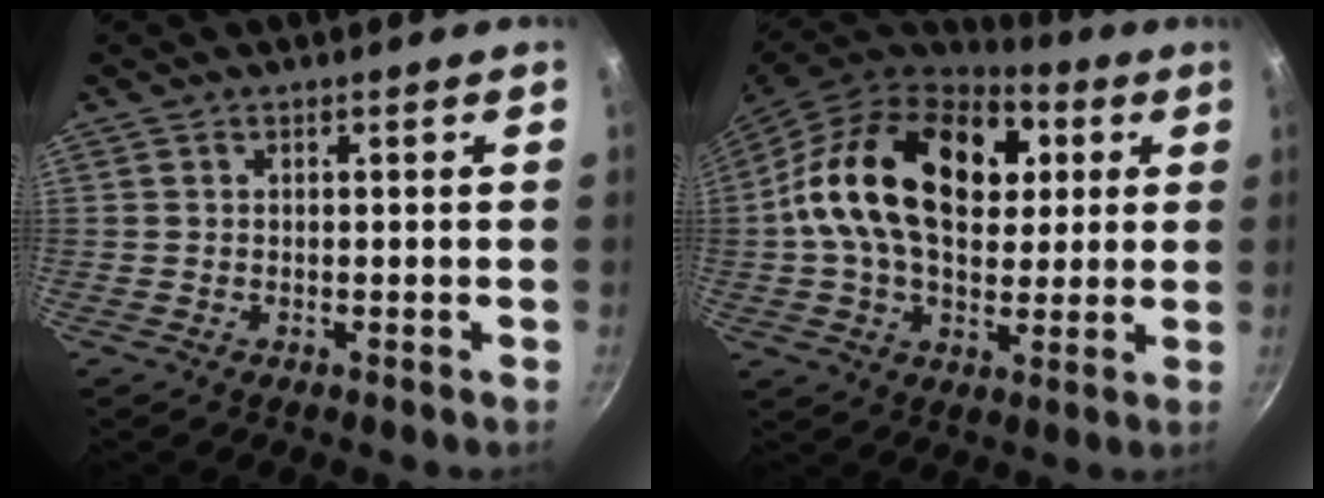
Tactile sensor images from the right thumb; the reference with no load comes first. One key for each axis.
{"total": 25.4, "fx": 5.1, "fy": 16.6, "fz": 18.6, "tx": -0.296, "ty": 0.015, "tz": 0.069}